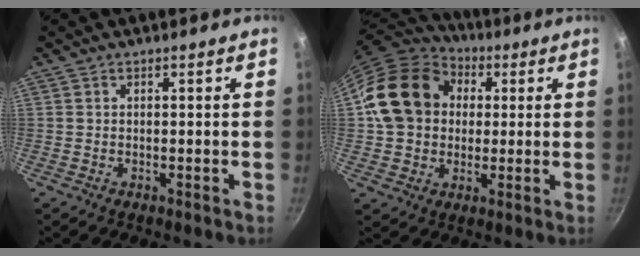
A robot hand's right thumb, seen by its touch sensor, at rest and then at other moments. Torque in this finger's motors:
{"motor_torque": [1.04, 3.20, 0.05, -0.11, 0.27]}